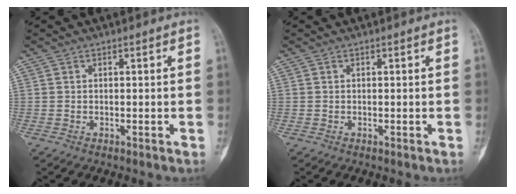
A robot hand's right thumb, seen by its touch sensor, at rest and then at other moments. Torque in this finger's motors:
{"motor_torque": [-0.01, 0.01, 0.00, 0.00, 0.00]}